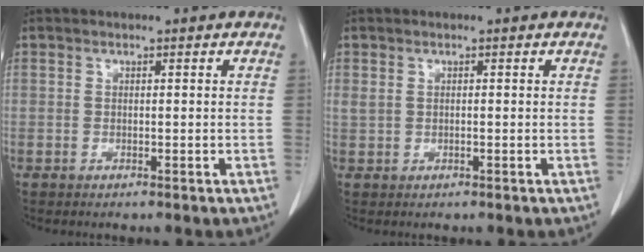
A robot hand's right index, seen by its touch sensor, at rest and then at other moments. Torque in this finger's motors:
{"motor_torque": [-0.06, 0.06, 0.03, 0.01]}